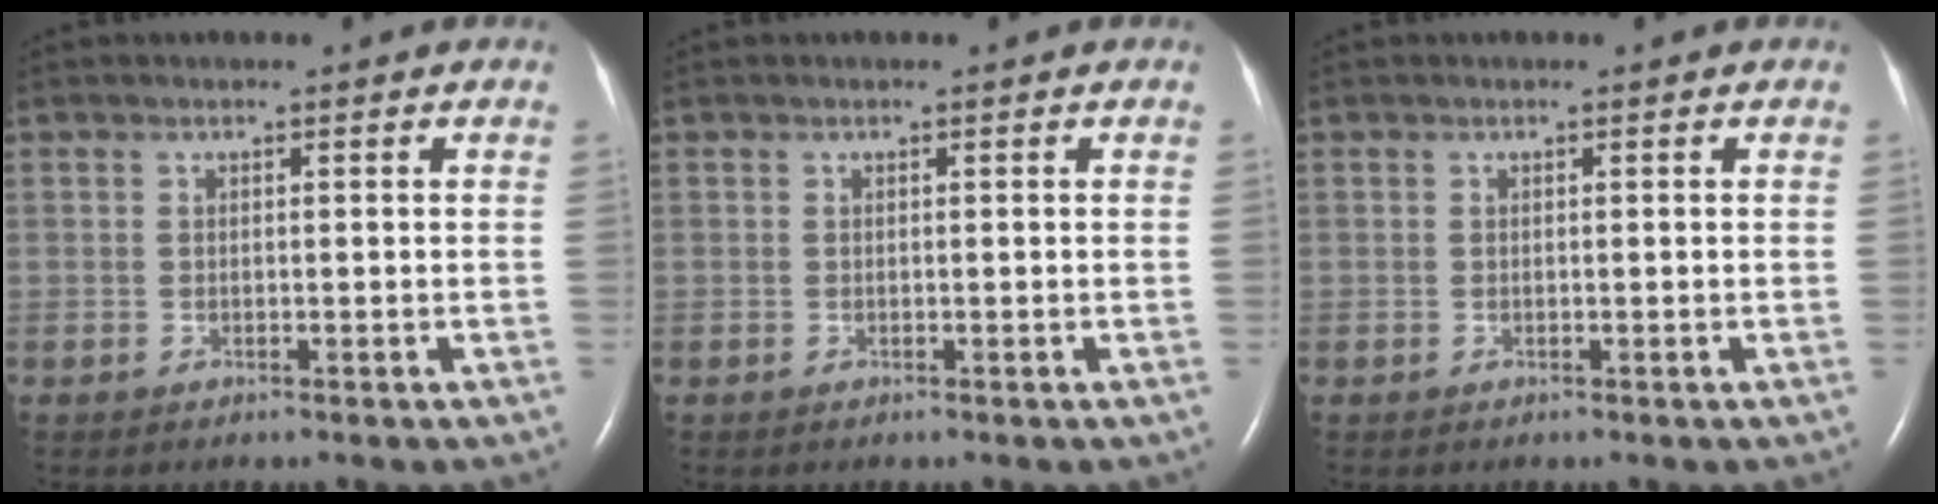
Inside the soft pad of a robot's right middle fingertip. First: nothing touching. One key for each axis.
{"total": 0.0}
{"total": 0.0}